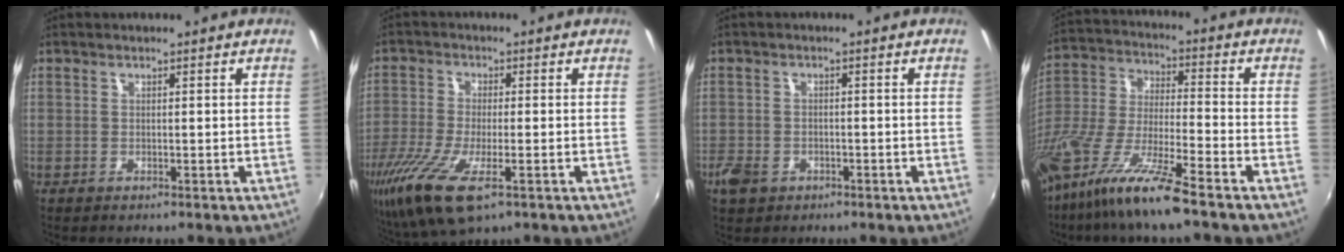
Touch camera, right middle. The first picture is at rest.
{"total": 14.4, "force": [-7.3, 4.6, 11.5], "torque": [-0.249, -0.054, -0.134]}
{"total": 4.5, "force": [-2.4, 3.2, 2.0], "torque": [-0.053, -0.004, -0.042]}
{"total": 16.9, "force": [-11.7, 1.6, 12.1], "torque": [-0.250, -0.033, -0.226]}